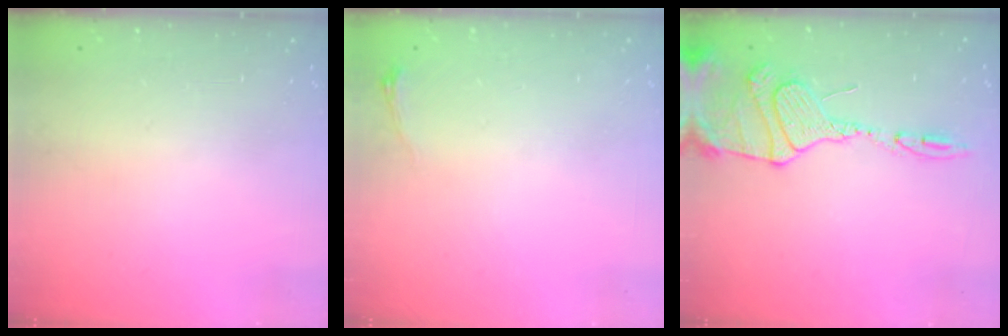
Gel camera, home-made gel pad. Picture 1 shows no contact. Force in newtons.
{"total": 3.1, "press": 3.0, "slide": 0.9}
{"total": 14.4, "press": 14.4, "slide": 1.5}